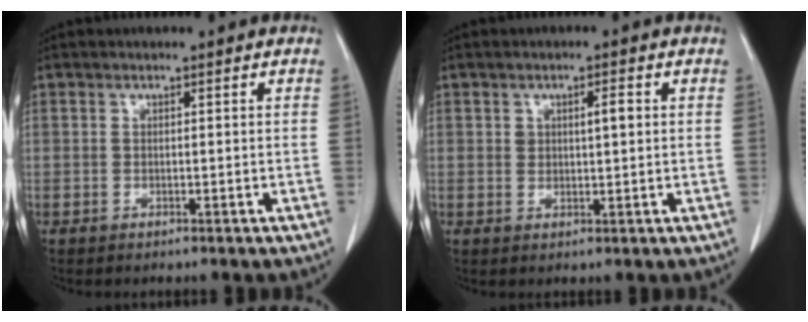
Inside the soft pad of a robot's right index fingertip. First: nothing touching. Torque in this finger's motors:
{"motor_torque": [0.01, -0.04, -0.02, -0.01]}